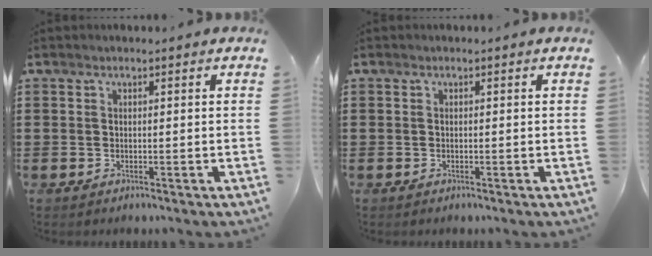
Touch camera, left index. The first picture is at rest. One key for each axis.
{"total": 0.0}